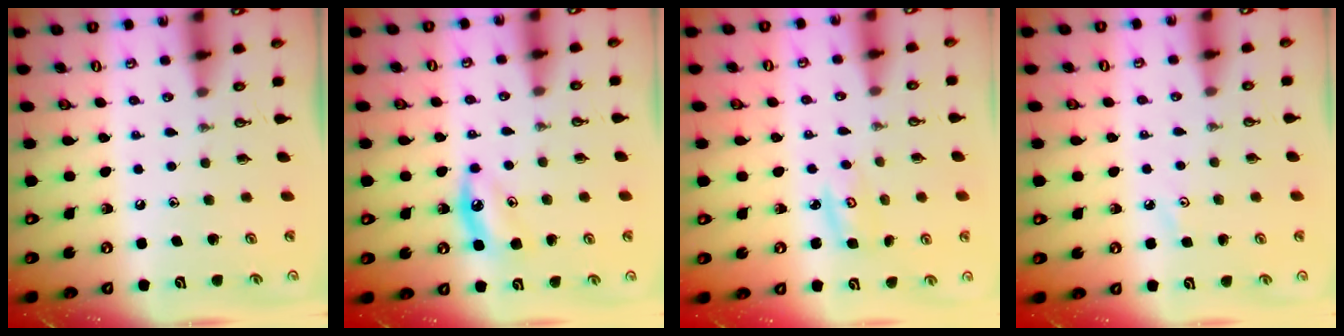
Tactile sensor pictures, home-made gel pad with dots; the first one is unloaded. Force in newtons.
{"total": 6.0, "press": 5.9, "slide": 0.8}
{"total": 2.8, "press": 2.8, "slide": 0.2}
{"total": 2.6, "press": 2.6, "slide": 0.5}